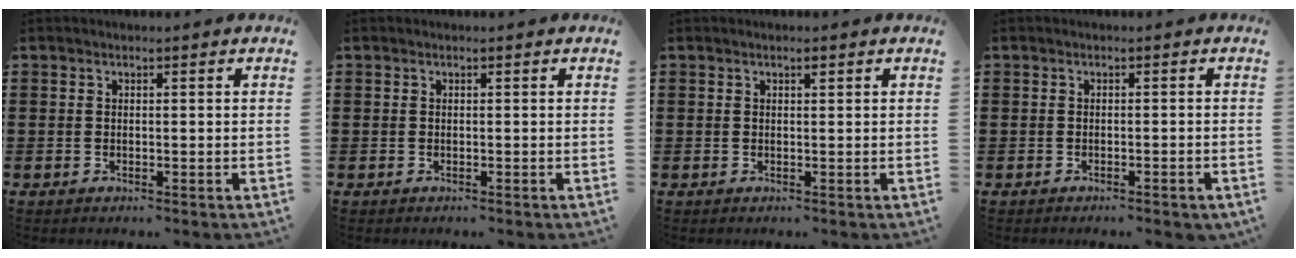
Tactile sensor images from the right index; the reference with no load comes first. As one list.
[{"total": 0.0}, {"total": 0.8, "force": [0.5, 0.3, 0.6], "torque": [-0.013, 0.002, 0.009]}, {"total": 0.9, "force": [-0.9, 0.1, 0.2], "torque": [-0.007, -0.001, -0.017]}]